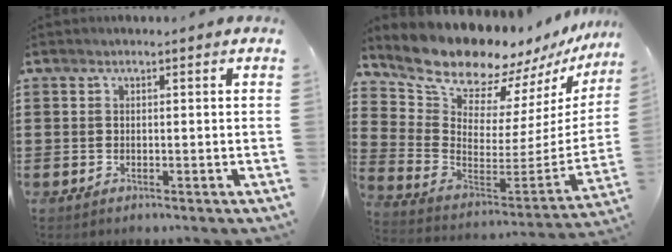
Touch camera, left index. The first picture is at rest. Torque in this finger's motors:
{"motor_torque": [2.14, 0.00, 1.05, 0.21]}